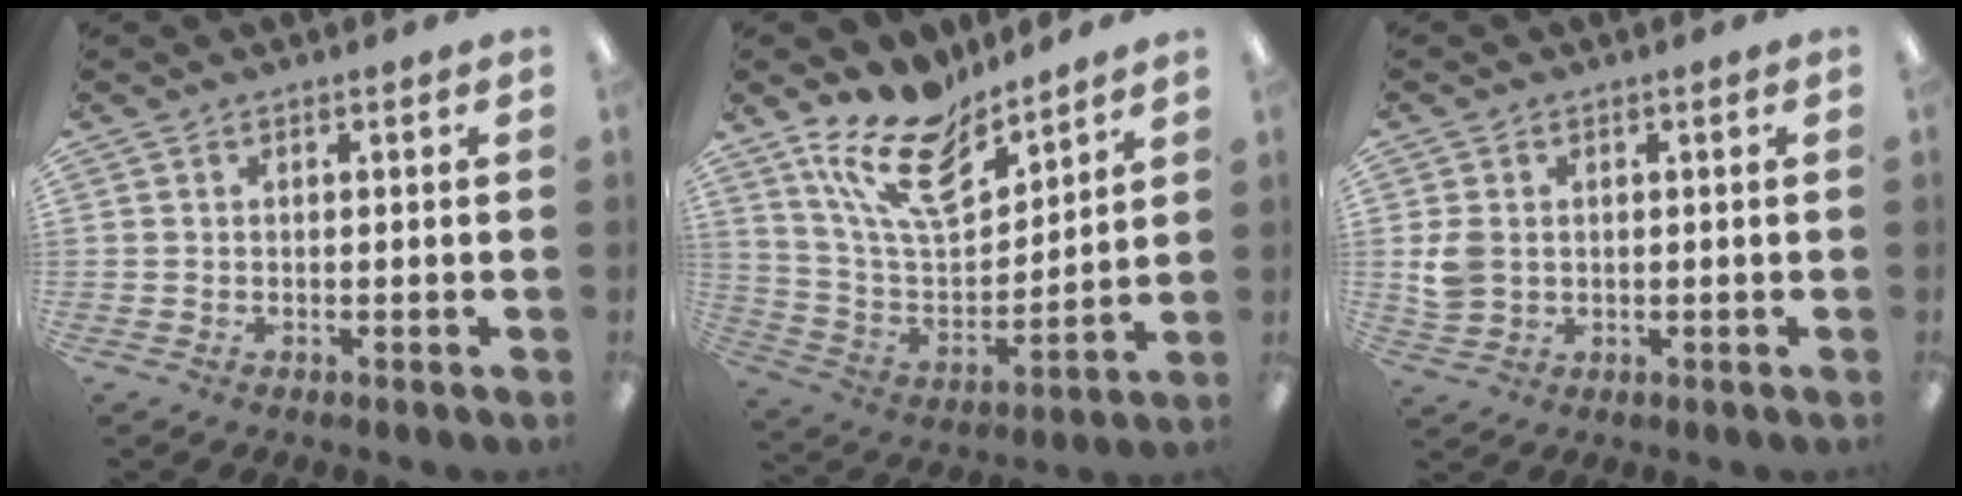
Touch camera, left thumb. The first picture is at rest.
{"total": 17.0, "force": [12.4, 7.1, 9.2], "torque": [-0.182, -0.069, 0.225]}
{"total": 4.6, "force": [0.7, 3.7, 2.6], "torque": [-0.047, 0.003, 0.014]}